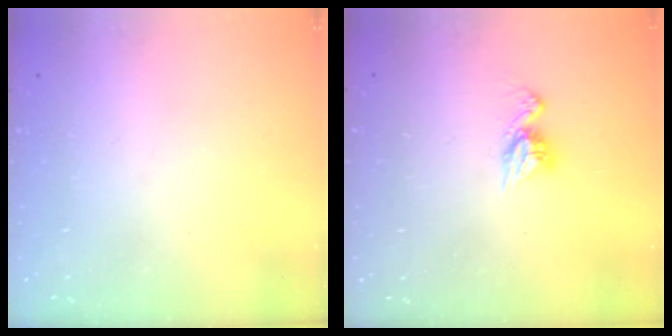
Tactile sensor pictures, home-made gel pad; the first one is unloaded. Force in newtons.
{"total": 7.8, "press": 7.8, "slide": 0.6}